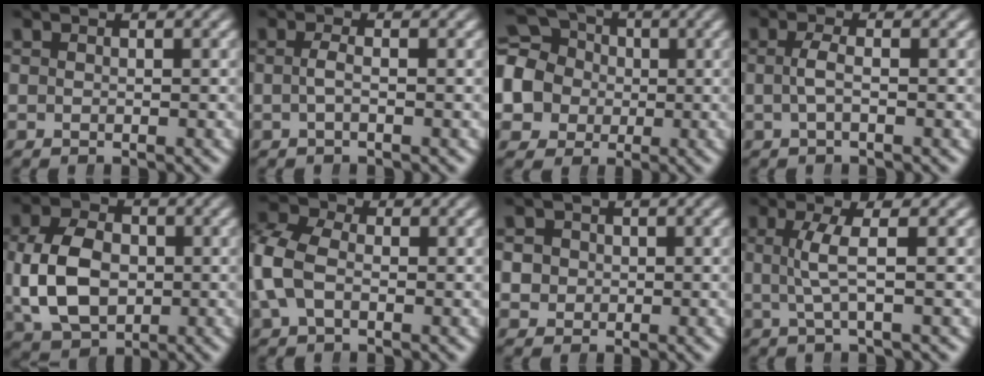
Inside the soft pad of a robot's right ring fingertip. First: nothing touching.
{"total": 1.3, "force": [-0.6, -0.1, 1.1], "torque": [-0.031, -0.003, -0.010]}
{"total": 12.4, "force": [0.0, 11.5, 4.7], "torque": [-0.129, -0.035, -0.002]}
{"total": 1.5, "force": [-0.5, 0.1, 1.5], "torque": [-0.035, -0.001, -0.008]}
{"total": 7.6, "force": [-0.6, 5.8, 4.8], "torque": [-0.108, -0.019, 0.006]}
{"total": 5.7, "force": [0.0, 4.8, 3.1], "torque": [-0.092, -0.005, -0.006]}
{"total": 3.2, "force": [0.1, 3.1, 0.8], "torque": [-0.027, -0.007, 0.004]}
{"total": 2.7, "force": [0.2, -0.1, 2.7], "torque": [-0.060, 0.002, 0.005]}